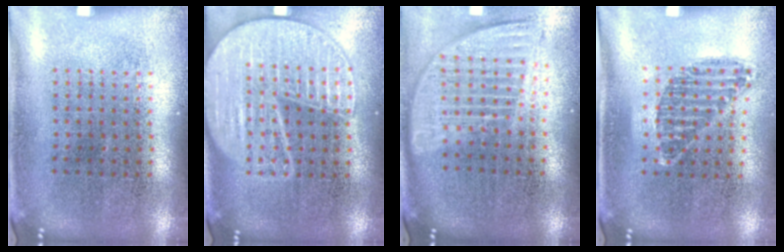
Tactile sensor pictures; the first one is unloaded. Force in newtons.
{"total": 2.5, "press": 2.5, "slide": 0.2}
{"total": 1.8, "press": 1.5, "slide": 0.9}
{"total": 1.0, "press": 0.9, "slide": 0.5}